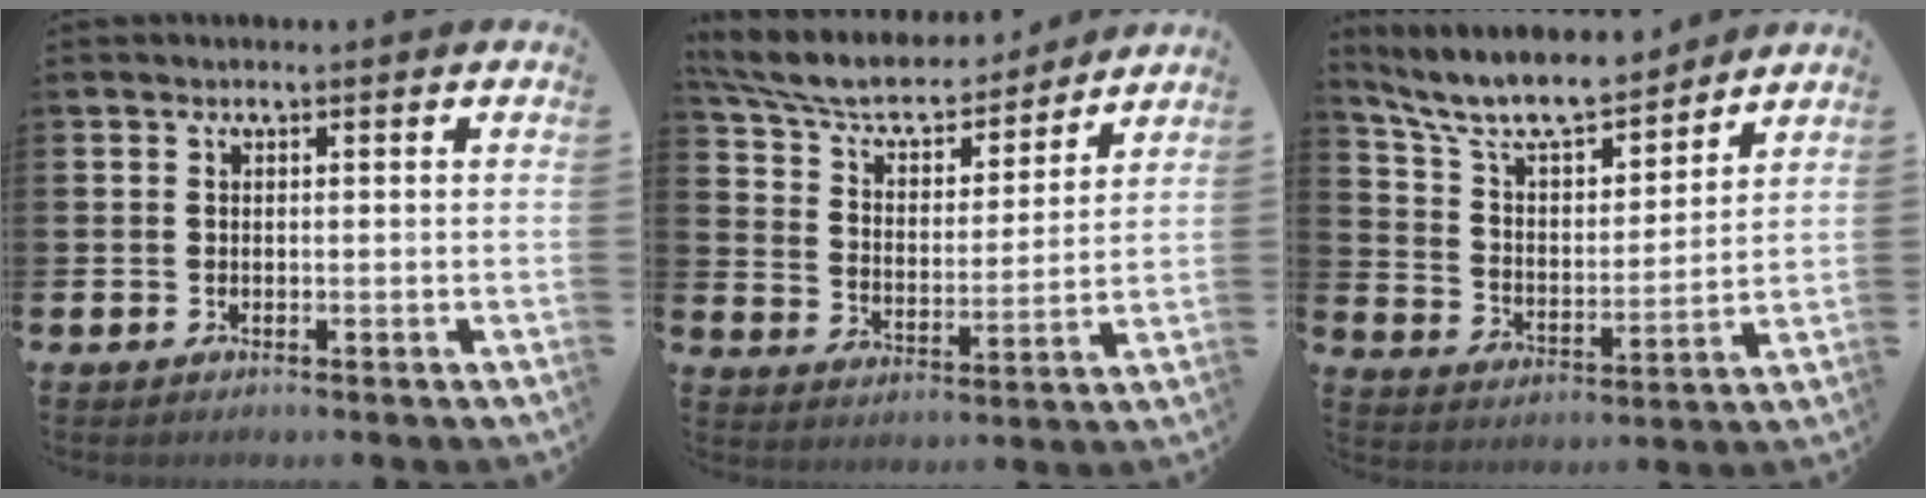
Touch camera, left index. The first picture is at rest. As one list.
[{"total": 8.0, "force": [7.2, 2.4, 2.4], "torque": [-0.091, -0.050, 0.125]}, {"total": 9.8, "force": [8.8, 2.4, 3.6], "torque": [-0.103, -0.058, 0.154]}]